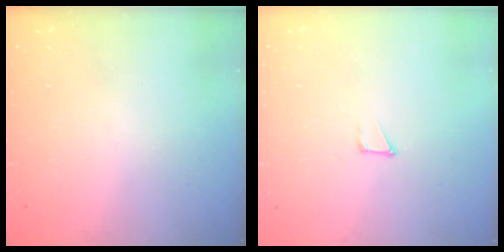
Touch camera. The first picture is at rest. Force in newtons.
{"total": 1.2, "press": 1.2, "slide": 0.0}